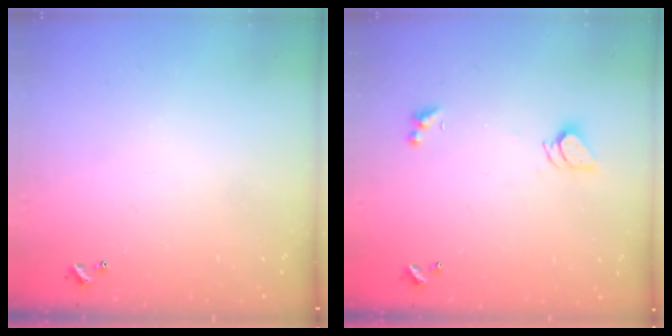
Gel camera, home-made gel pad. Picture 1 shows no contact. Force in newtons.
{"total": 2.3, "press": 2.3, "slide": 0.2}